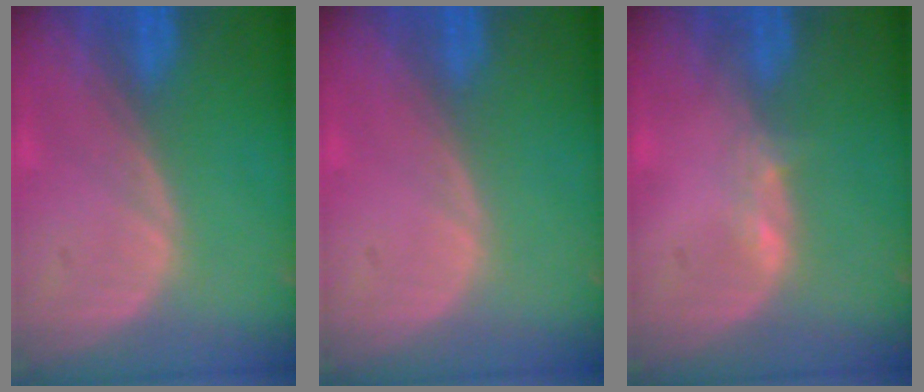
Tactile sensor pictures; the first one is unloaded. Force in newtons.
{"total": 0.0}
{"total": 1.3, "press": 1.2, "slide": 0.5}